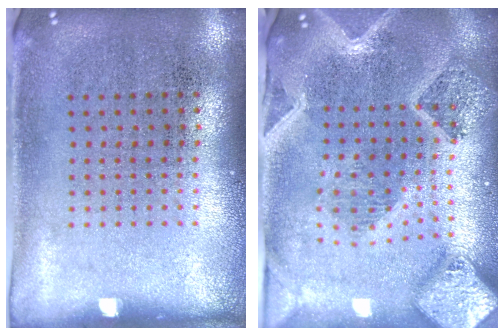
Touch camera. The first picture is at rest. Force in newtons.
{"total": 3.6, "press": 2.9, "slide": 2.1}